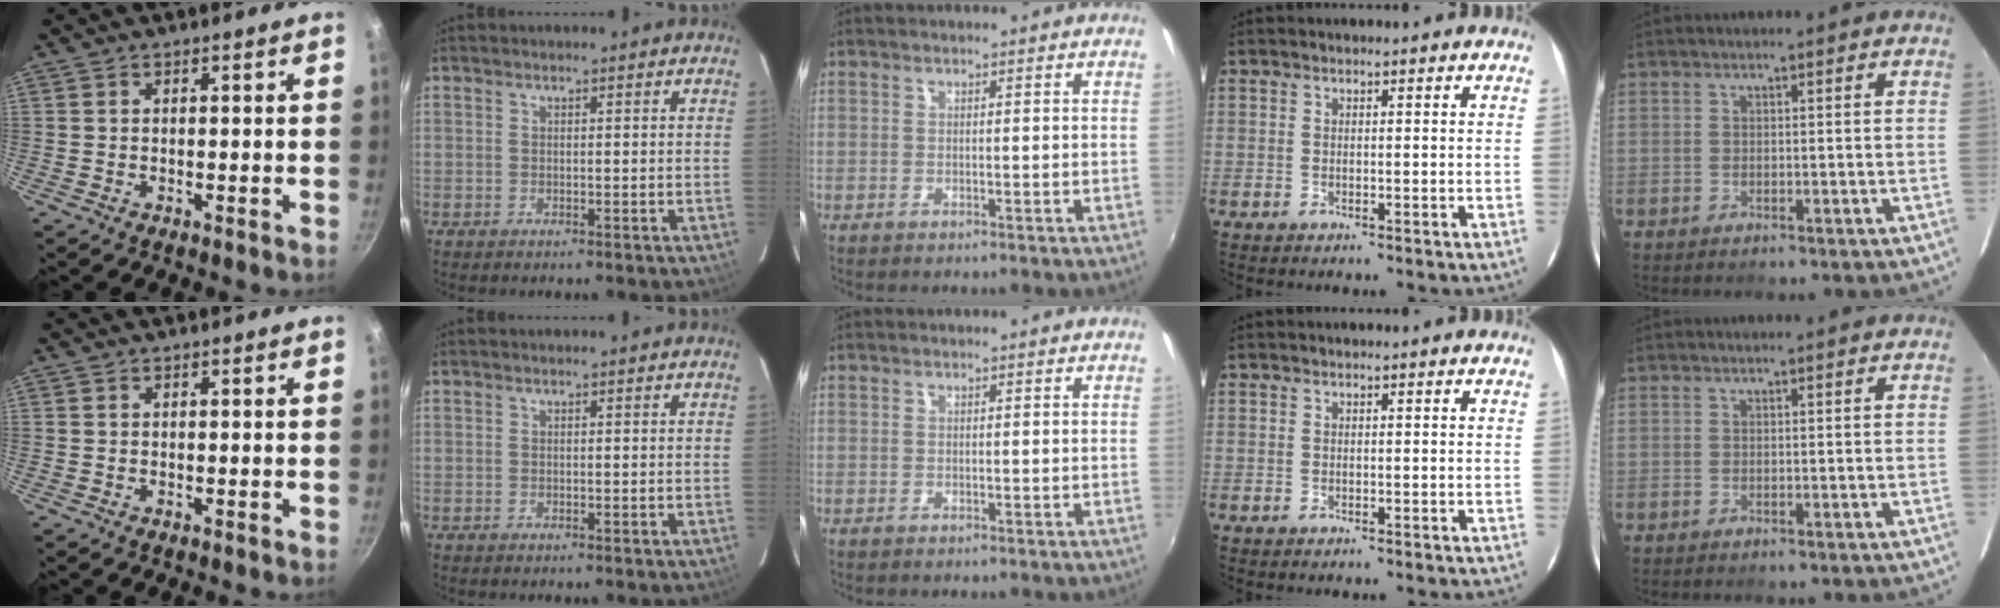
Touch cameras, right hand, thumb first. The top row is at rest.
{}